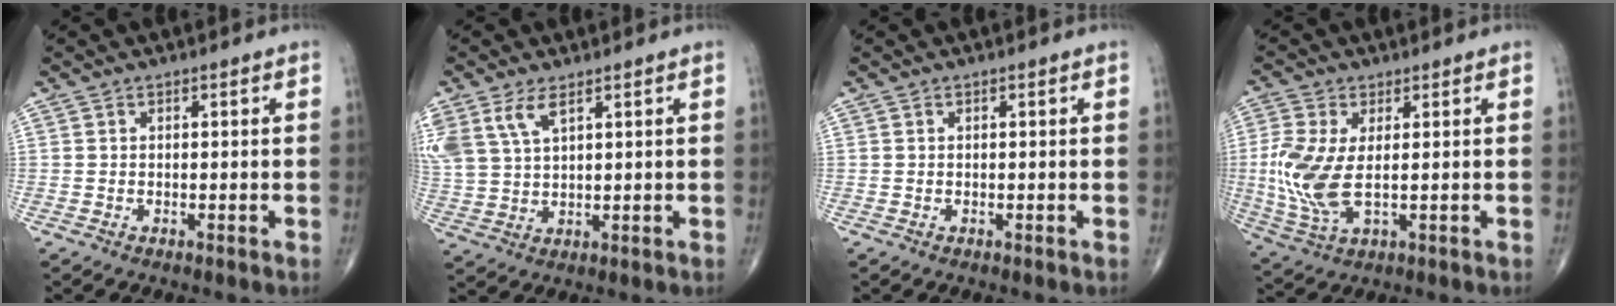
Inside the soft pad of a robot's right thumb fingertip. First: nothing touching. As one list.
[{"total": 8.5, "force": [4.5, 4.1, 5.9], "torque": [-0.140, -0.003, 0.100]}, {"total": 0.0}, {"total": 10.7, "force": [0.0, 5.1, 9.4], "torque": [-0.230, -0.009, 0.006]}]